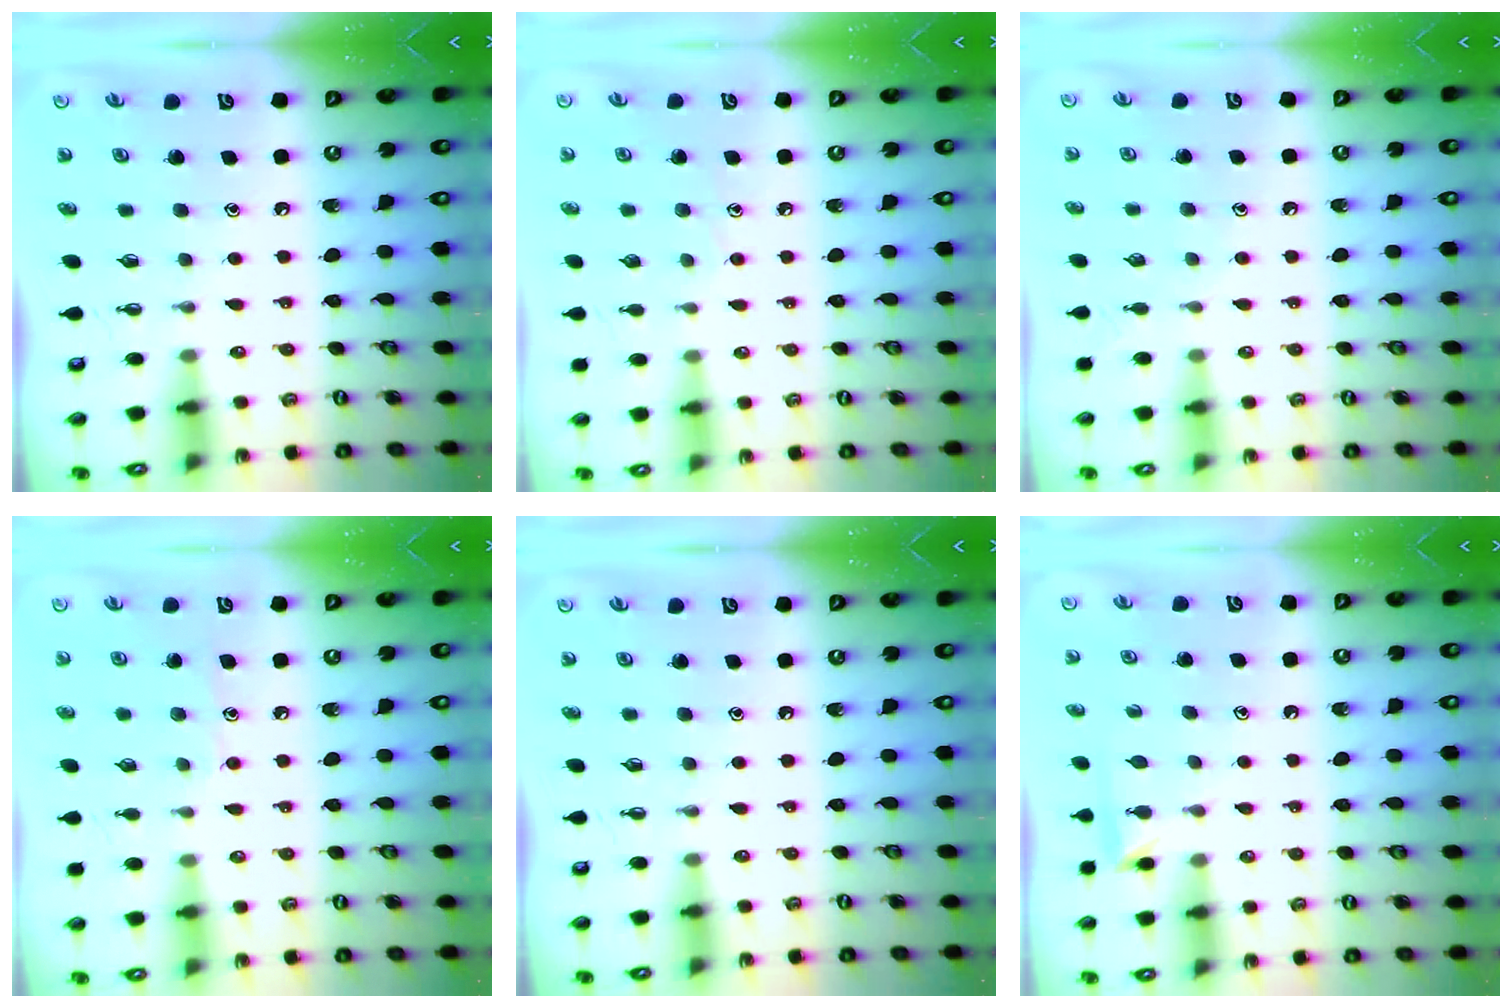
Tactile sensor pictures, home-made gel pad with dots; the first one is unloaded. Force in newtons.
{"total": 4.4, "press": 4.4, "slide": 0.6}
{"total": 3.6, "press": 3.6, "slide": 0.4}
{"total": 6.3, "press": 6.2, "slide": 0.7}
{"total": 0.0}
{"total": 2.9, "press": 2.9, "slide": 0.3}